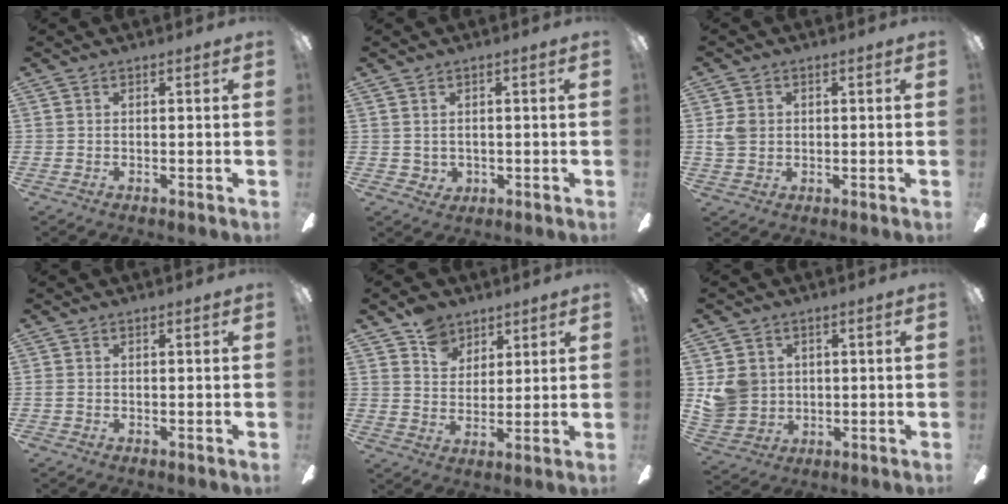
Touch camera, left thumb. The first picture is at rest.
{"total": 2.1, "force": [0.8, 1.9, 0.5], "torque": [-0.012, -0.001, 0.014]}
{"total": 3.7, "force": [0.2, 3.1, 2.0], "torque": [-0.033, 0.004, 0.004]}
{"total": 0.7, "force": [-0.4, 0.3, 0.6], "torque": [-0.011, 0.000, -0.007]}
{"total": 7.7, "force": [5.5, 5.1, 1.6], "torque": [-0.024, -0.023, 0.102]}
{"total": 7.3, "force": [1.6, 6.8, 2.0], "torque": [-0.039, 0.002, 0.037]}